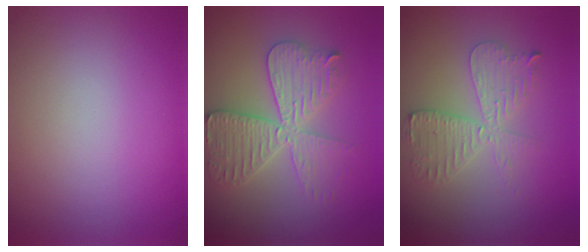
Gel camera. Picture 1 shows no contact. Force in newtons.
{"total": 5.7, "press": 5.6, "slide": 0.7}
{"total": 4.2, "press": 3.6, "slide": 2.2}